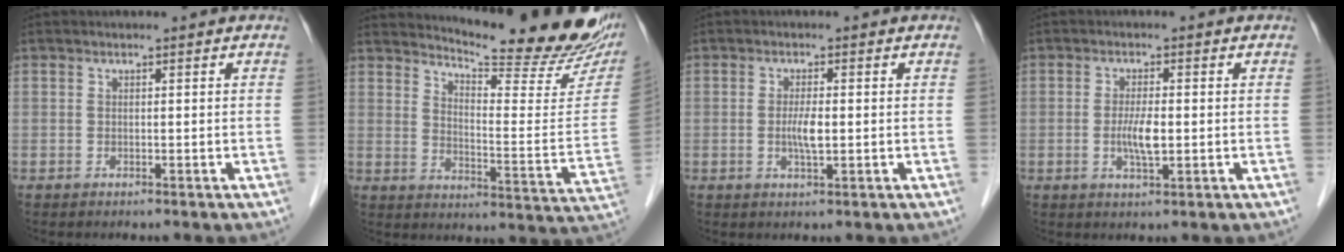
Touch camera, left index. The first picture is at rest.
{"total": 21.3, "force": [19.2, 2.7, 8.8], "torque": [-0.126, -0.085, 0.238]}
{"total": 2.8, "force": [-0.2, 0.4, 2.8], "torque": [-0.058, -0.003, -0.003]}
{"total": 3.7, "force": [-0.5, 0.7, 3.6], "torque": [-0.074, -0.004, -0.007]}